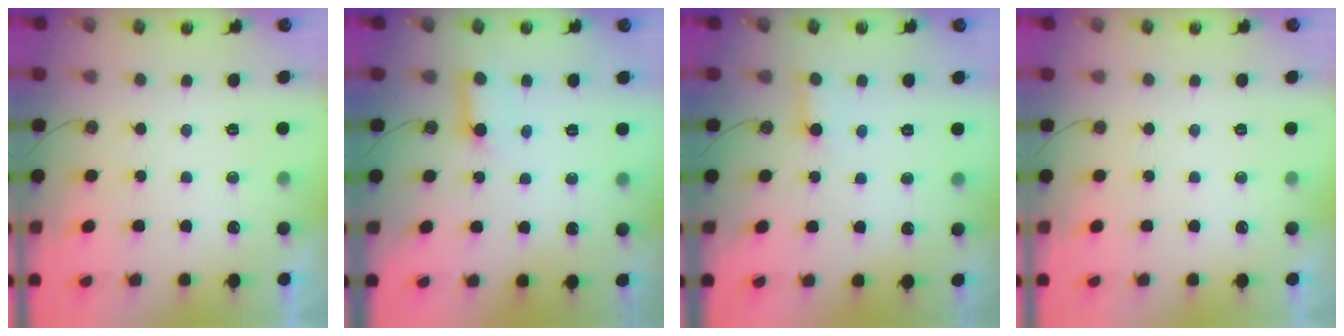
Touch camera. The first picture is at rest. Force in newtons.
{"total": 5.4, "press": 5.4, "slide": 0.5}
{"total": 2.8, "press": 2.8, "slide": 0.3}
{"total": 0.0}